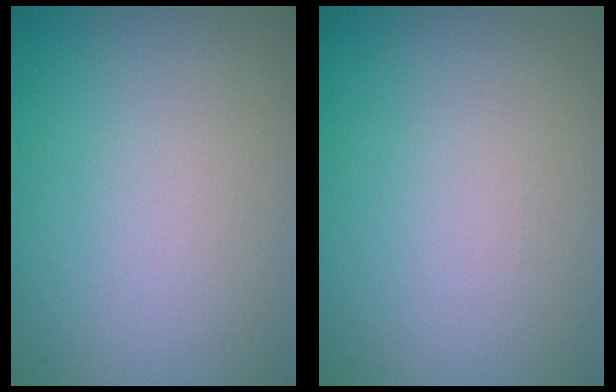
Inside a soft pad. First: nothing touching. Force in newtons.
{"total": 0.0}